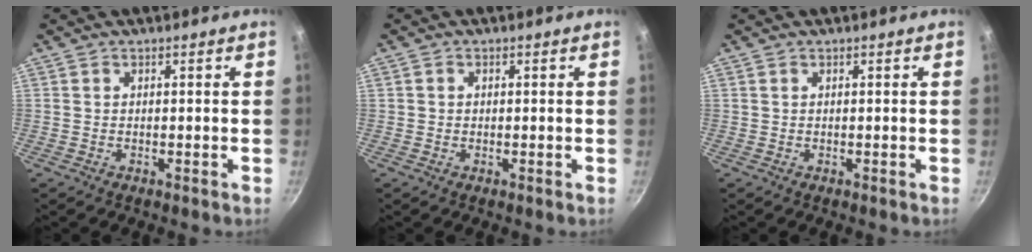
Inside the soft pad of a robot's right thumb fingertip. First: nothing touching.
{"total": 0.7, "force": [-0.1, 0.6, 0.2], "torque": [-0.001, 0.002, -0.003]}
{"total": 0.0}